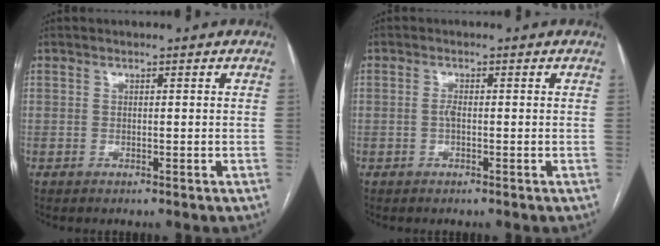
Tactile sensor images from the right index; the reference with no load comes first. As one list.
[{"total": 1.2, "force": [-0.2, 0.3, 1.1], "torque": [-0.025, 0.001, -0.005]}]